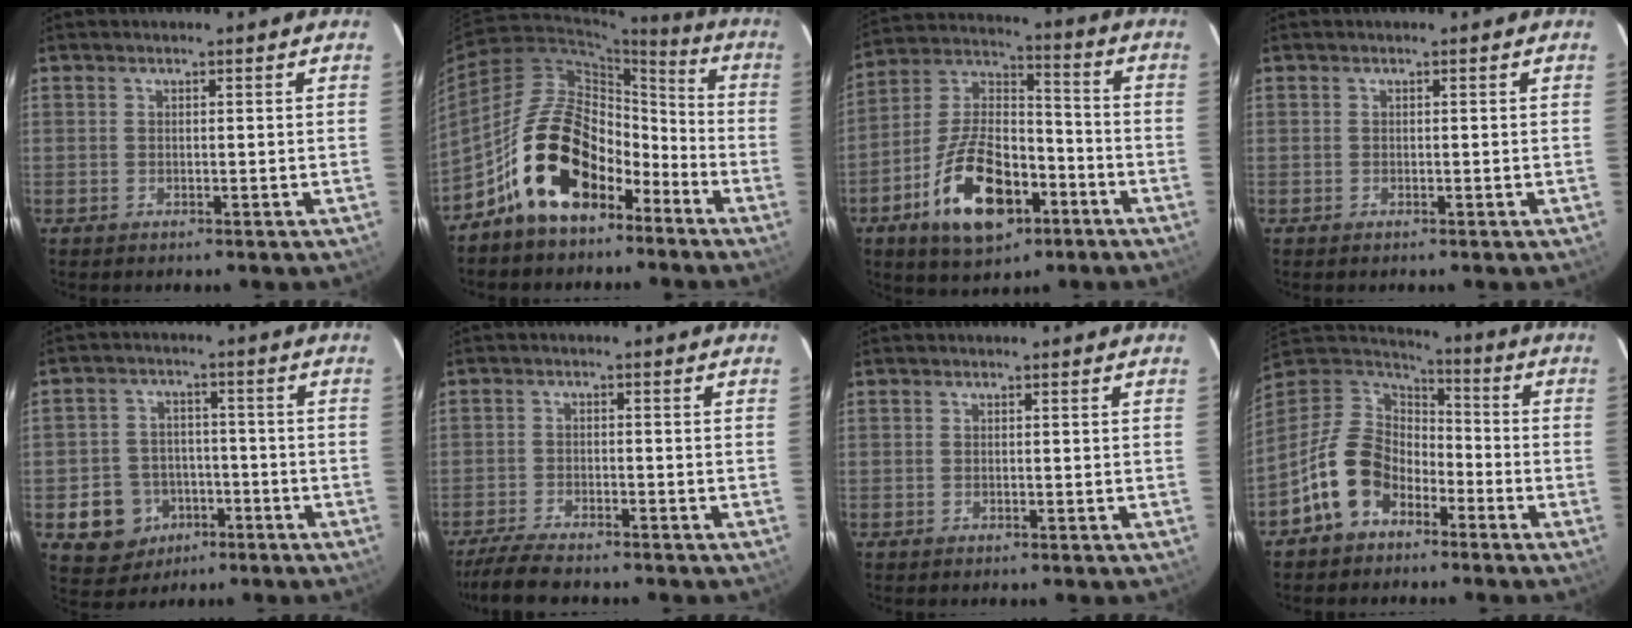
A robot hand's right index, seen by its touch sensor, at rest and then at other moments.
{"total": 17.3, "force": [-10.2, 10.0, 9.7], "torque": [-0.172, 0.032, -0.165]}
{"total": 18.0, "force": [-8.3, 9.2, 13.1], "torque": [-0.263, 0.013, -0.137]}
{"total": 0.0}
{"total": 9.5, "force": [-4.1, 8.4, 2.0], "torque": [-0.061, 0.027, -0.048]}
{"total": 7.5, "force": [-6.7, 1.3, 3.1], "torque": [-0.089, -0.020, -0.119]}
{"total": 0.0}
{"total": 12.9, "force": [-6.8, 9.2, 6.0], "torque": [-0.135, 0.023, -0.123]}